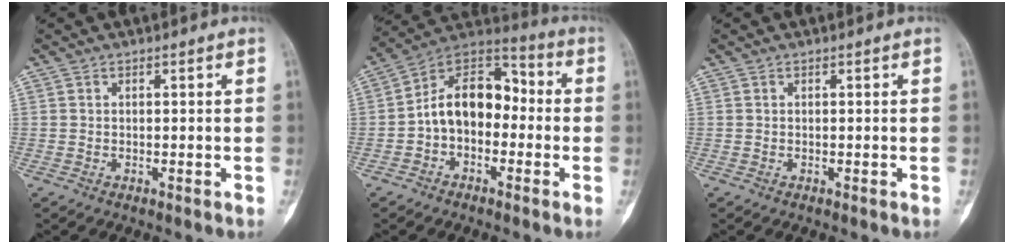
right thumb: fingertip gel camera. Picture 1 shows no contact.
{"total": 13.2, "force": [-1.6, 9.1, 9.5], "torque": [-0.125, 0.051, -0.044]}
{"total": 0.0}